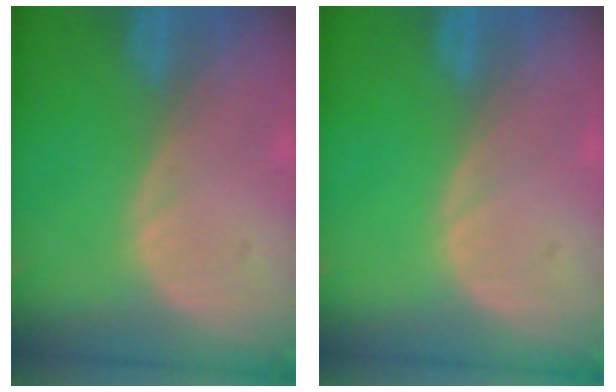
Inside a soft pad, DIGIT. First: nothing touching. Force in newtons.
{"total": 0.0}